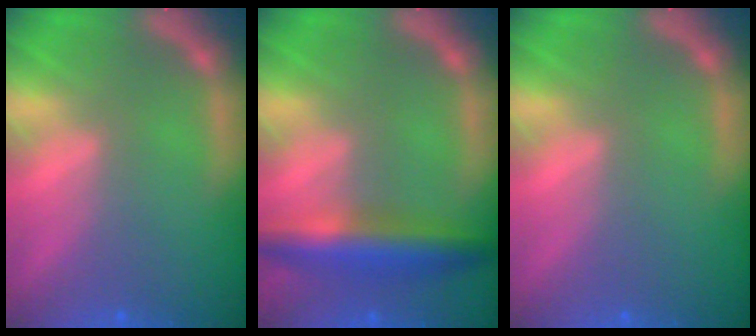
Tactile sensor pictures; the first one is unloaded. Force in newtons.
{"total": 5.5}
{"total": 0.0}